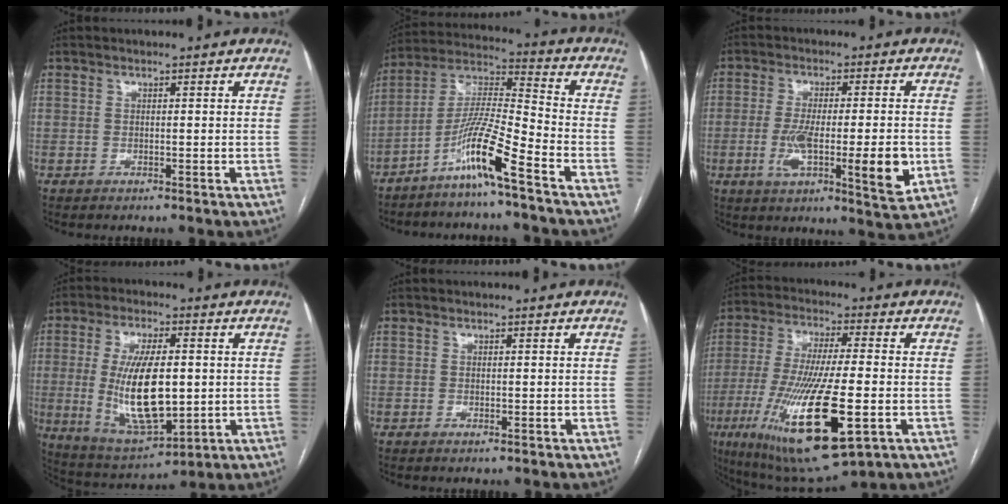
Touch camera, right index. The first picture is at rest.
{"total": 11.5, "force": [-7.1, -1.0, 9.0], "torque": [-0.183, -0.003, -0.139]}
{"total": 12.8, "force": [-2.9, 1.9, 12.4], "torque": [-0.206, -0.019, -0.045]}
{"total": 15.0, "force": [-0.2, 5.3, 14.0], "torque": [-0.275, -0.008, 0.010]}
{"total": 0.0}
{"total": 20.8, "force": [-6.5, 3.7, 19.4], "torque": [-0.390, -0.043, -0.103]}